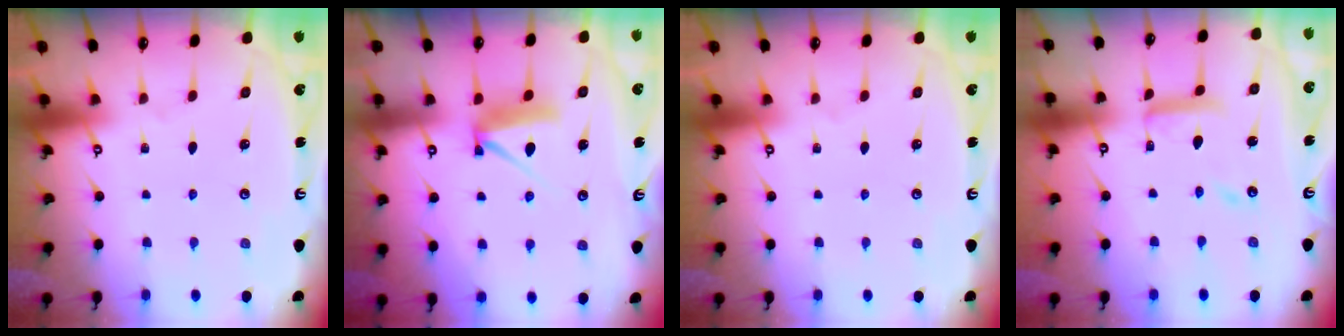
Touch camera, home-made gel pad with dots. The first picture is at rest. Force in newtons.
{"total": 7.5, "press": 7.5, "slide": 0.7}
{"total": 0.0}
{"total": 12.3, "press": 12.2, "slide": 1.1}